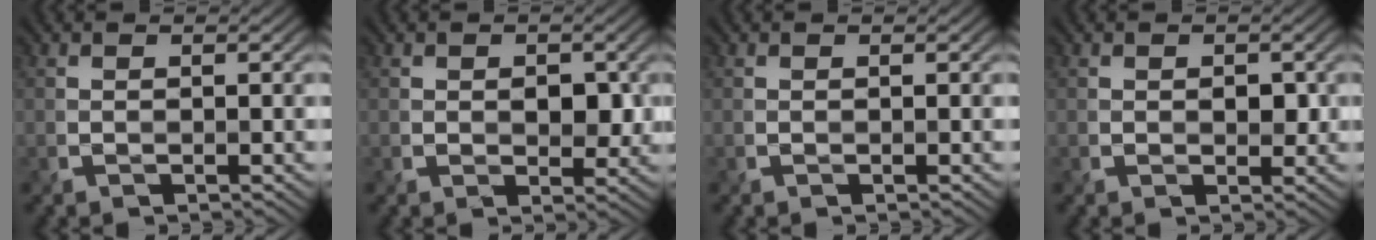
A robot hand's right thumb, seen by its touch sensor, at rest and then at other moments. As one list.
[{"total": 2.9, "force": [0.3, 2.1, 2.0], "torque": [-0.041, -0.008, 0.012]}, {"total": 0.0}, {"total": 1.5, "force": [0.2, 1.2, 0.9], "torque": [-0.019, -0.006, 0.009]}]